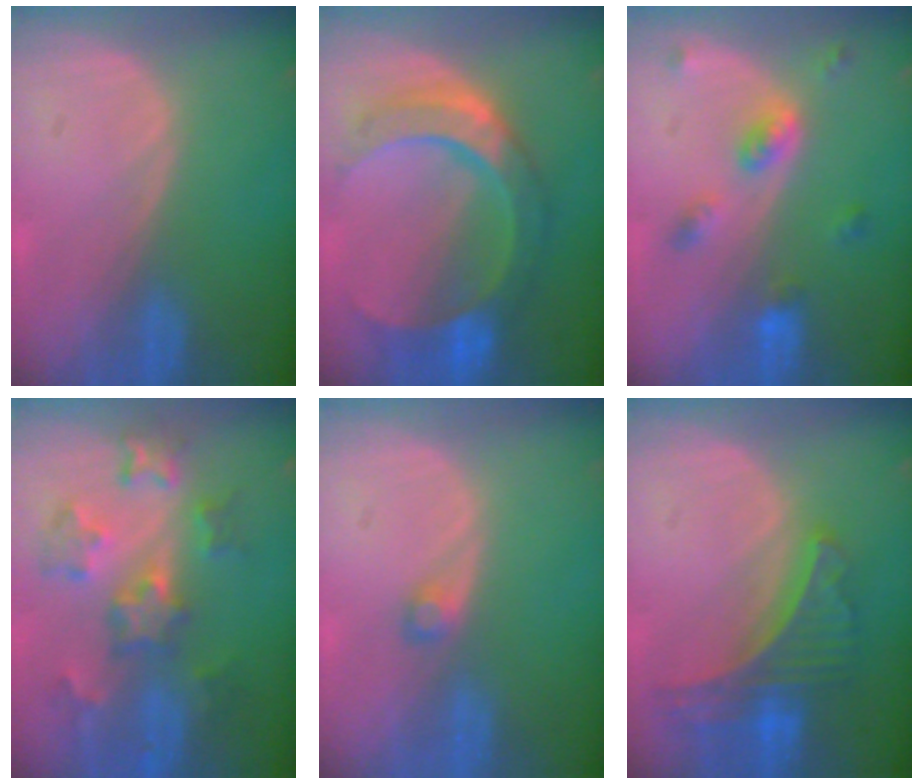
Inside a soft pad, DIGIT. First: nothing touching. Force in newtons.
{"total": 9.8, "press": 9.8, "slide": 0.9}
{"total": 5.3, "press": 4.7, "slide": 2.5}
{"total": 8.2, "press": 7.7, "slide": 2.6}
{"total": 1.5, "press": 1.4, "slide": 0.2}
{"total": 7.8, "press": 6.9, "slide": 3.6}